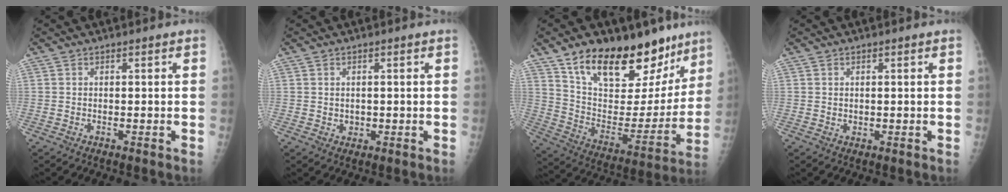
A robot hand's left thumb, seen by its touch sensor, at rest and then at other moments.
{"total": 1.4, "force": [0.1, 1.3, 0.6], "torque": [-0.008, -0.001, 0.006]}
{"total": 26.3, "force": [17.7, 12.8, 14.7], "torque": [-0.176, -0.072, 0.288]}
{"total": 0.7, "force": [0.3, 0.6, 0.3], "torque": [-0.001, -0.002, 0.004]}